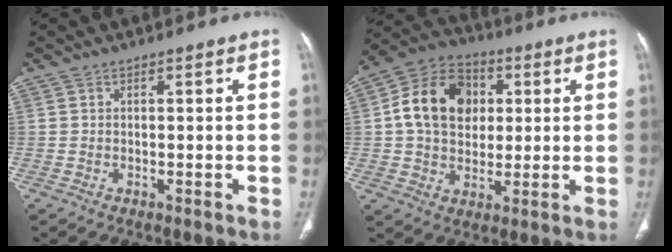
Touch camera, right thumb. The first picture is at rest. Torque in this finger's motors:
{"motor_torque": [0.78, 1.92, 0.55, -0.35, 0.10]}